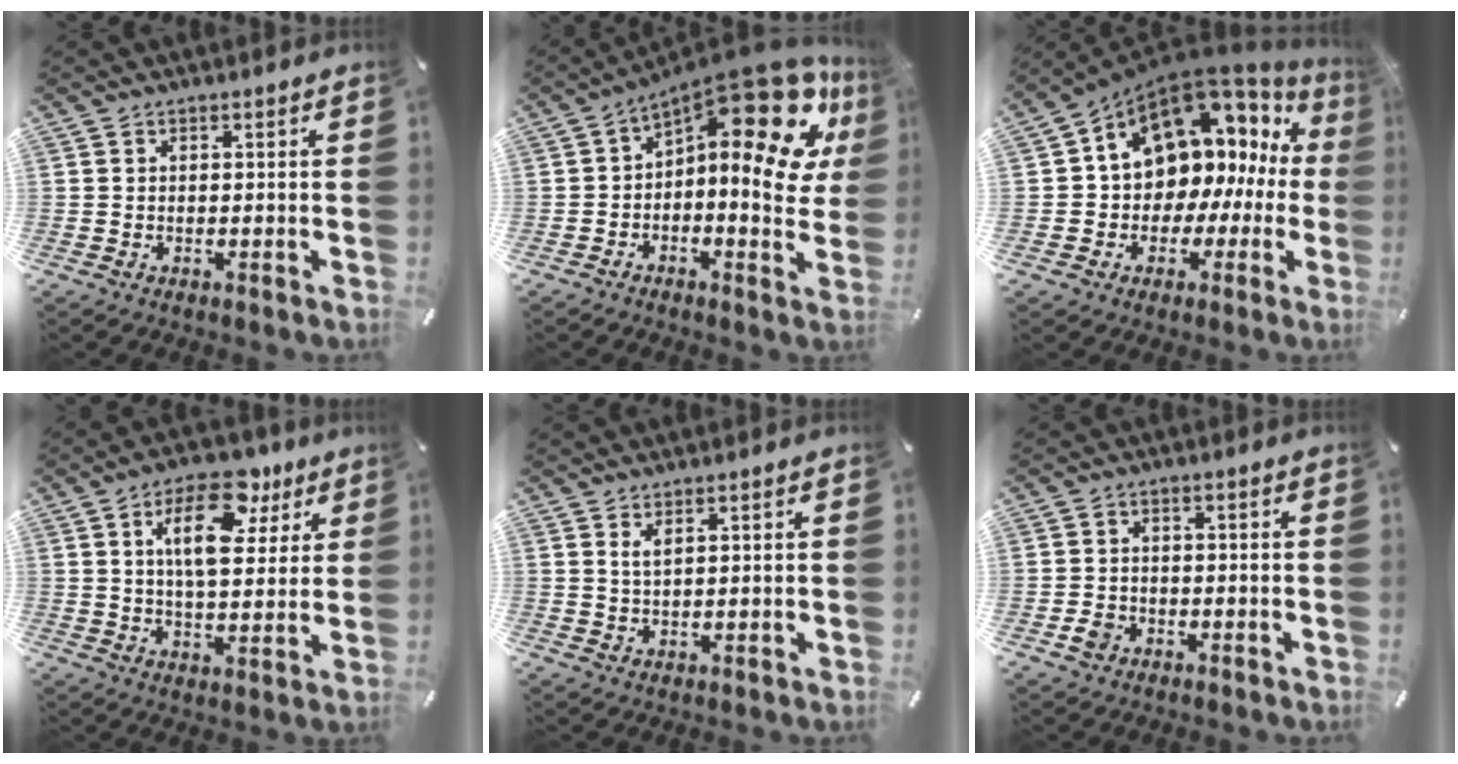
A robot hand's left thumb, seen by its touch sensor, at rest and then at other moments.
{"total": 22.4, "force": [10.4, 8.4, 17.9], "torque": [-0.241, -0.092, 0.174]}
{"total": 11.8, "force": [7.2, 8.1, 4.7], "torque": [-0.078, -0.076, 0.124]}
{"total": 15.9, "force": [6.9, 8.5, 11.5], "torque": [-0.172, -0.020, 0.111]}
{"total": 2.0, "force": [1.3, 0.6, 1.4], "torque": [-0.030, 0.000, 0.024]}
{"total": 3.0, "force": [-1.2, 2.3, 1.4], "torque": [-0.030, 0.004, -0.024]}